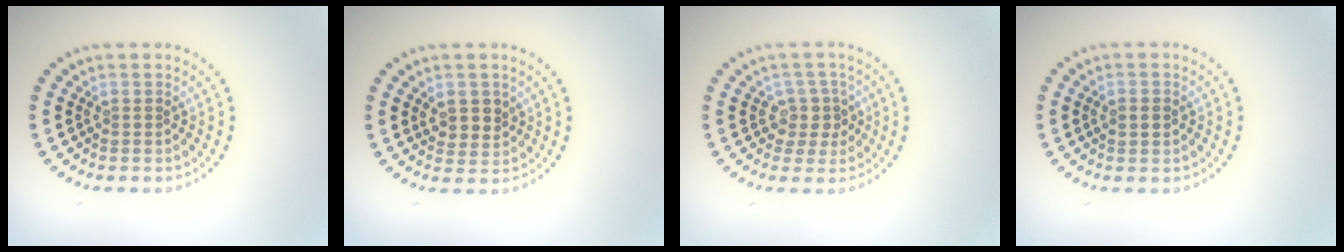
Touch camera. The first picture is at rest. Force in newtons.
{"total": 2.3, "press": 2.2, "slide": 0.8}
{"total": 2.2, "press": 1.9, "slide": 1.2}
{"total": 1.8, "press": 1.8, "slide": 0.2}